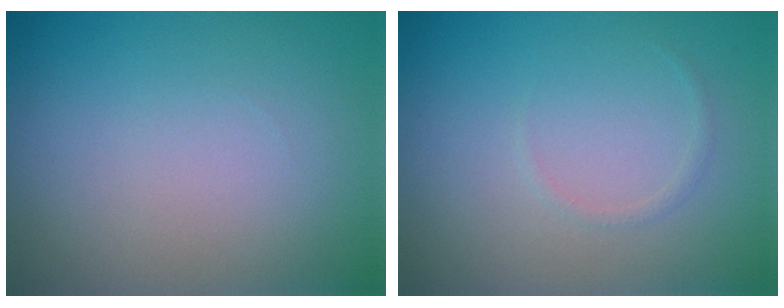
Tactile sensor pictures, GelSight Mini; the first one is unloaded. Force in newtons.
{"total": 0.6, "press": 0.6, "slide": 0.1}